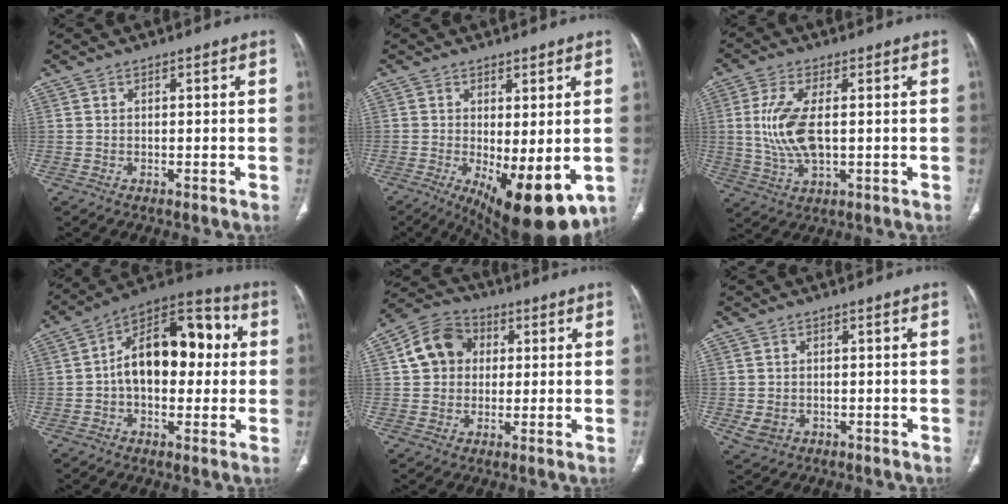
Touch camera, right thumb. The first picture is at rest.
{"total": 13.7, "force": [-3.9, 5.2, 12.0], "torque": [-0.176, -0.024, -0.040]}
{"total": 10.3, "force": [0.6, 4.7, 9.1], "torque": [-0.202, -0.007, 0.018]}
{"total": 18.6, "force": [1.4, 11.0, 14.8], "torque": [-0.191, 0.045, 0.014]}
{"total": 10.1, "force": [1.9, 8.6, 4.9], "torque": [-0.067, 0.012, 0.021]}
{"total": 3.3, "force": [-0.7, 2.8, 1.7], "torque": [-0.032, 0.001, -0.001]}